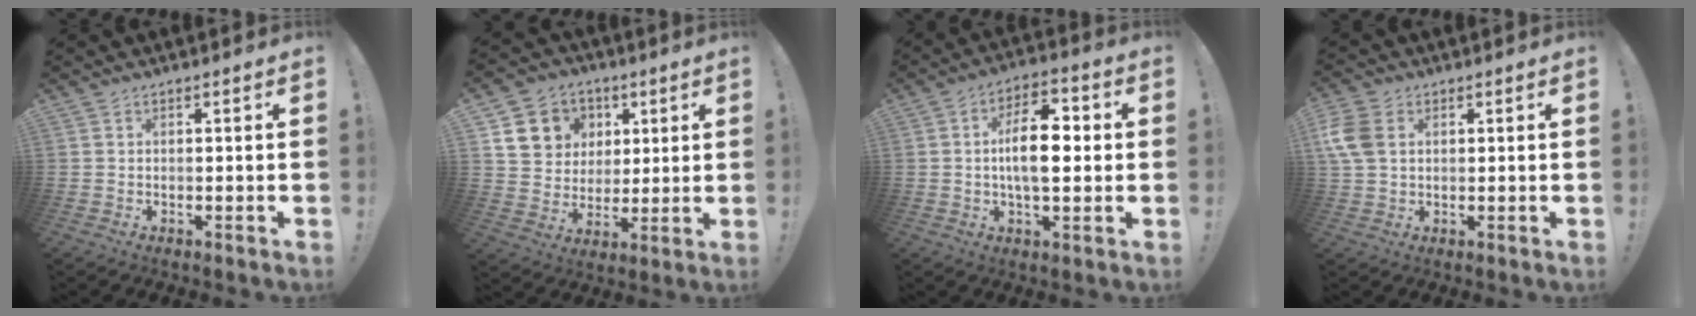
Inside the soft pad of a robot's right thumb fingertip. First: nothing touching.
{"total": 12.2, "force": [4.4, 10.9, 3.3], "torque": [-0.049, -0.016, 0.101]}
{"total": 12.9, "force": [0.1, 6.4, 11.2], "torque": [-0.185, 0.004, -0.004]}
{"total": 8.6, "force": [2.3, 6.0, 5.7], "torque": [-0.125, 0.001, 0.045]}